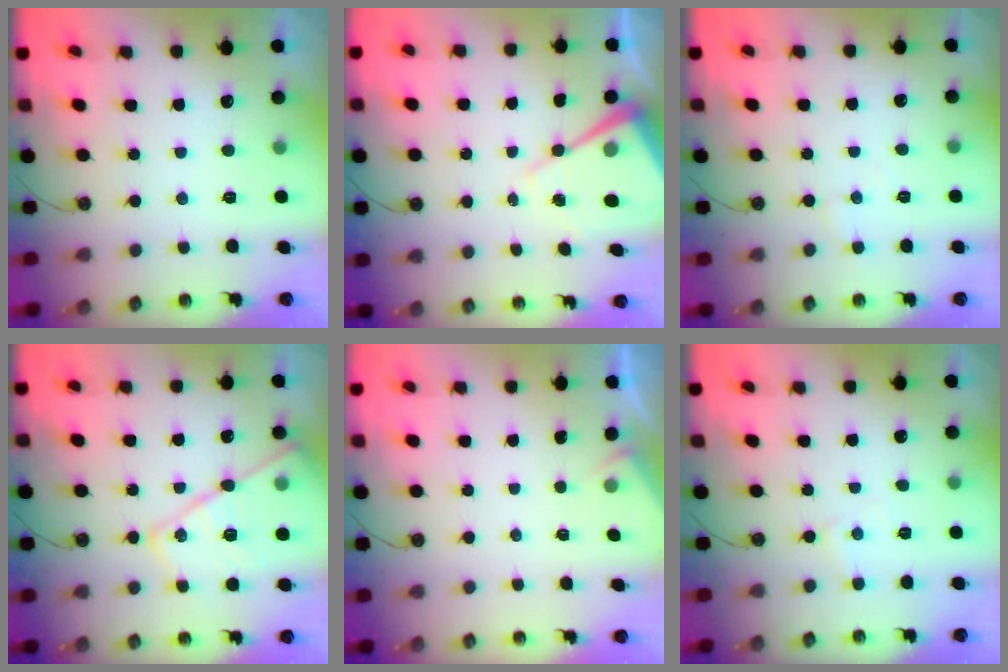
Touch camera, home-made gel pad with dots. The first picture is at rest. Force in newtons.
{"total": 10.7, "press": 10.6, "slide": 0.9}
{"total": 3.1, "press": 3.0, "slide": 0.6}
{"total": 18.2, "press": 18.1, "slide": 1.6}
{"total": 2.5, "press": 2.5, "slide": 0.4}
{"total": 4.0, "press": 3.9, "slide": 0.6}